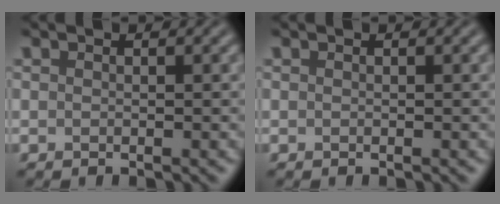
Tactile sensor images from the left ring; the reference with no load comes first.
{"total": 0.0}